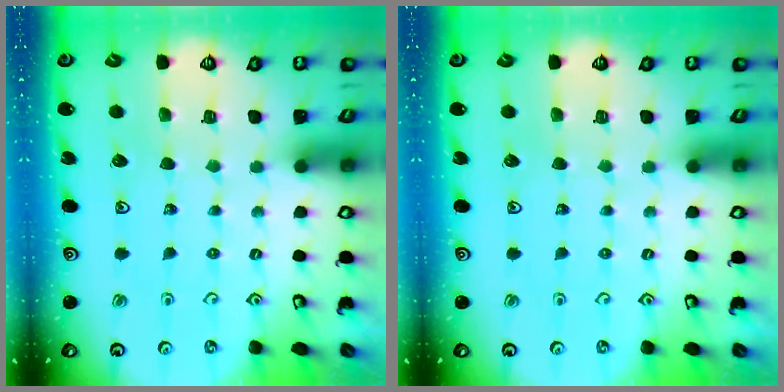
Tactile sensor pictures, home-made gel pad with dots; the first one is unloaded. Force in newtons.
{"total": 0.0}